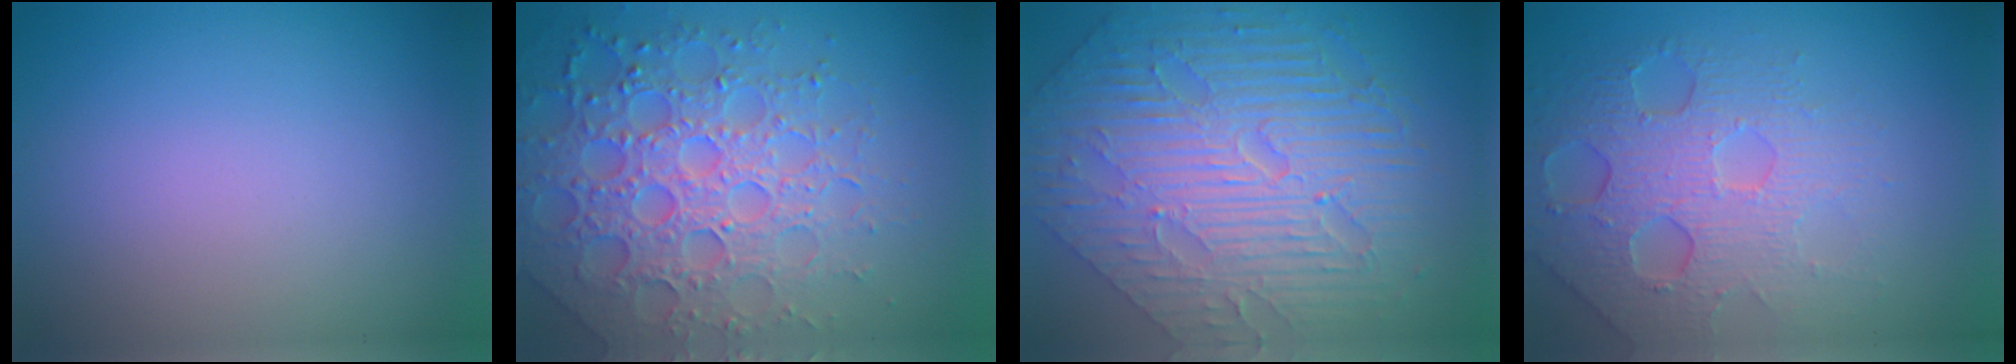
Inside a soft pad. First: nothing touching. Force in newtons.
{"total": 7.3, "press": 7.2, "slide": 1.6}
{"total": 10.8, "press": 7.2, "slide": 8.1}
{"total": 6.3, "press": 4.7, "slide": 4.2}